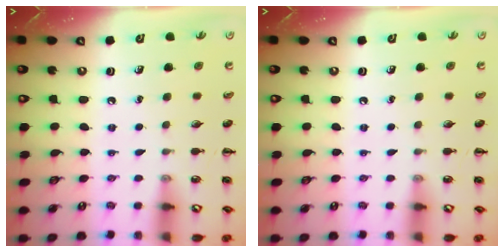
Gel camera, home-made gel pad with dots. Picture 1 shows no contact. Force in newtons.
{"total": 0.0}